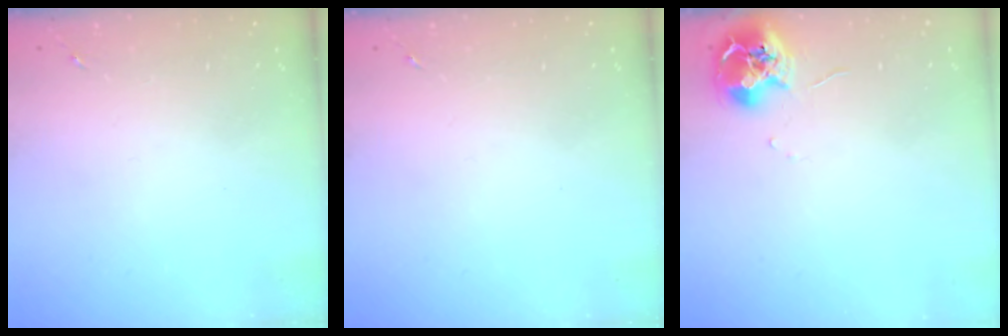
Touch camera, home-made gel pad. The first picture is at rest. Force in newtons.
{"total": 0.0}
{"total": 9.6, "press": 9.5, "slide": 0.6}